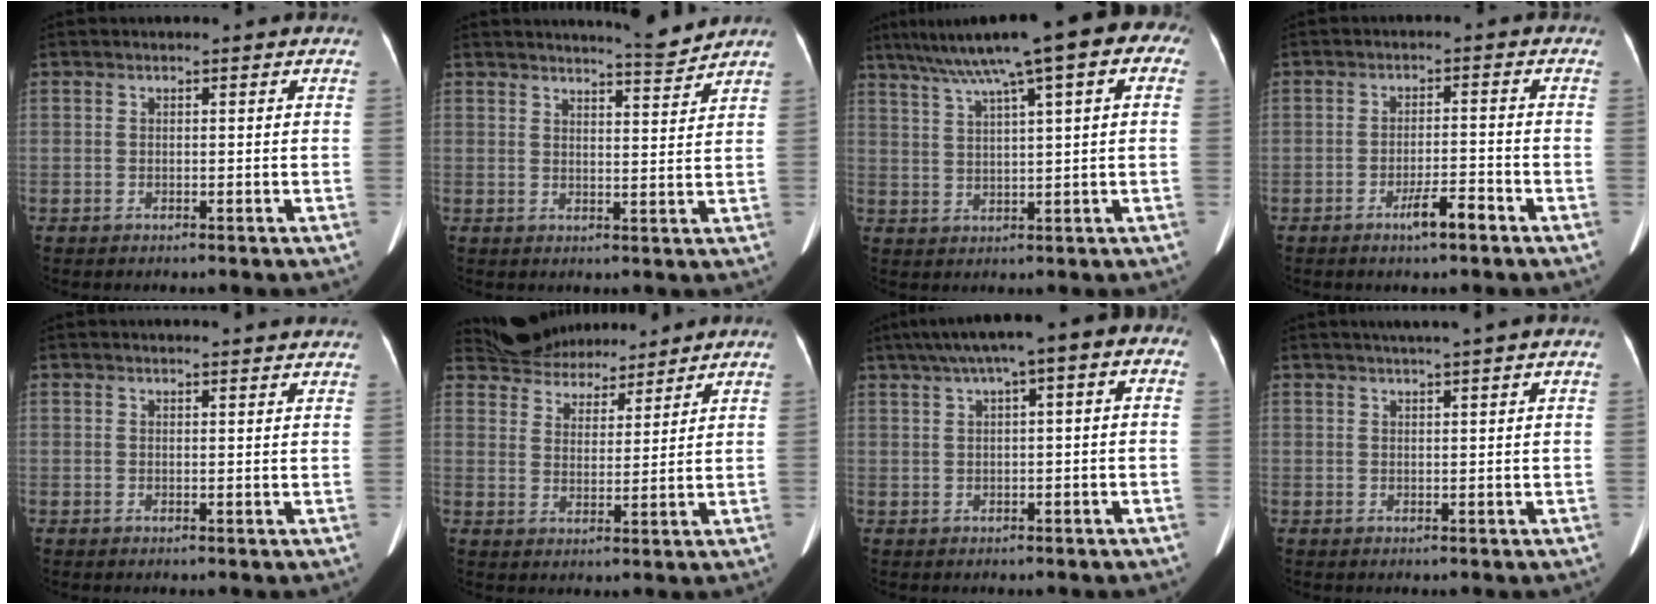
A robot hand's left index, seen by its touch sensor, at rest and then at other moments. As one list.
[{"total": 4.5, "force": [4.4, -0.9, 0.4], "torque": [-0.018, -0.020, 0.061]}, {"total": 15.6, "force": [8.7, 2.2, 12.7], "torque": [-0.204, 0.056, 0.124]}, {"total": 4.1, "force": [-2.8, 0.4, 2.9], "torque": [-0.053, -0.003, -0.048]}, {"total": 4.6, "force": [4.4, 0.1, 1.2], "torque": [-0.014, 0.010, 0.041]}, {"total": 10.7, "force": [10.0, 3.8, 1.4], "torque": [-0.020, 0.015, 0.163]}, {"total": 8.7, "force": [2.9, 1.9, 8.0], "torque": [-0.129, 0.046, 0.038]}, {"total": 3.2, "force": [2.5, -0.9, 1.8], "torque": [-0.018, 0.012, 0.039]}]